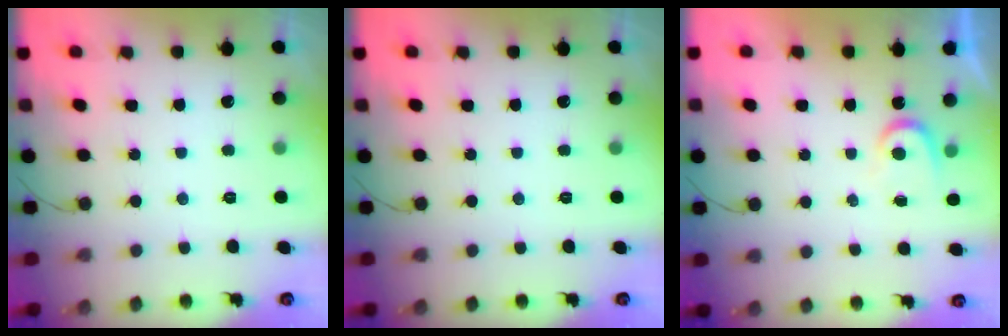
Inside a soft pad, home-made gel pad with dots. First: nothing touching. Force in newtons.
{"total": 0.0}
{"total": 4.2, "press": 4.2, "slide": 0.3}